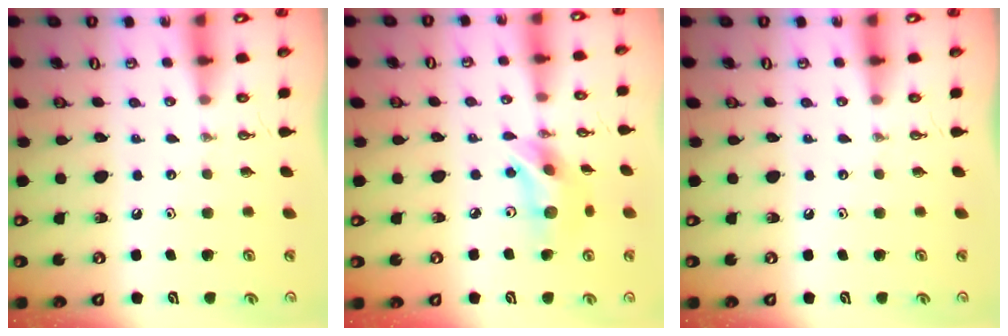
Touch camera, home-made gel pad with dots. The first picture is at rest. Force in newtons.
{"total": 12.5, "press": 12.0, "slide": 3.2}
{"total": 0.0}